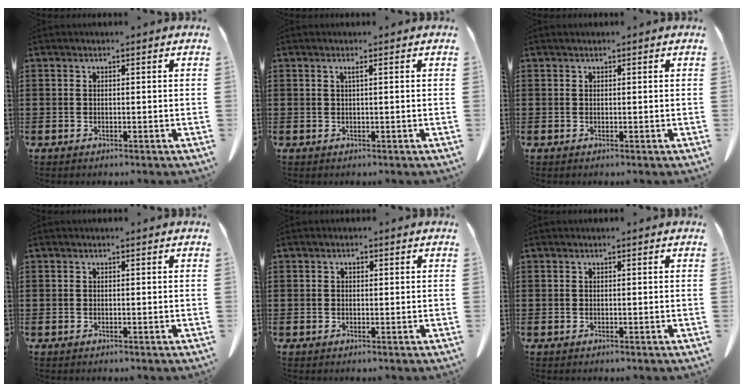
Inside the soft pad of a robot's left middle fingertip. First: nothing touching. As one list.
[{"total": 0.9, "force": [0.3, -0.2, 0.8], "torque": [-0.015, -0.003, 0.005]}, {"total": 0.0}, {"total": 0.0}, {"total": 0.8, "force": [0.2, 0.6, 0.5], "torque": [-0.012, 0.005, 0.002]}, {"total": 0.0}]